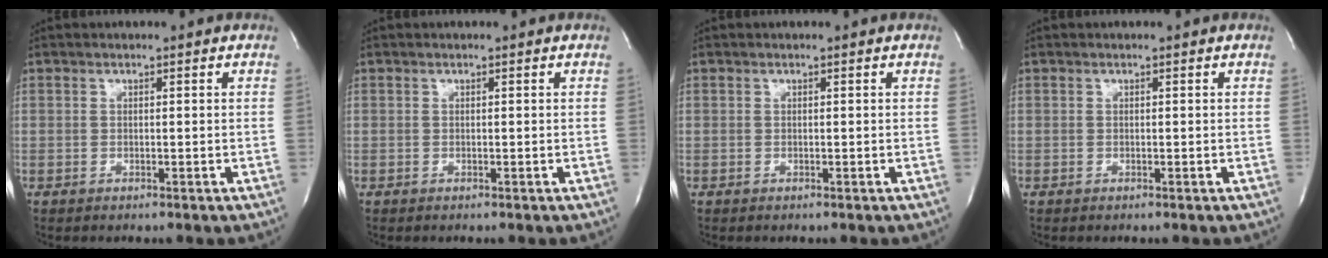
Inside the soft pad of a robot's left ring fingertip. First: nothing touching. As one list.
[{"total": 0.0}, {"total": 0.0}, {"total": 0.0}]